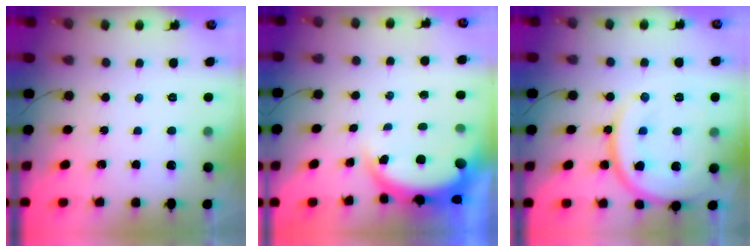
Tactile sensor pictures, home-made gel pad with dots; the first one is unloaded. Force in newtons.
{"total": 4.5, "press": 4.5, "slide": 0.7}
{"total": 16.4, "press": 16.3, "slide": 1.8}